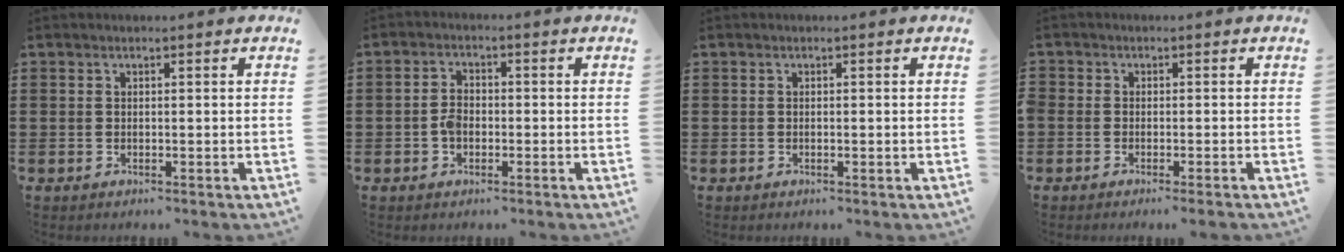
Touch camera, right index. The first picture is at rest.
{"total": 2.8, "force": [-0.8, 1.7, 2.0], "torque": [-0.046, 0.000, -0.018]}
{"total": 0.0}
{"total": 1.0, "force": [-1.0, 0.2, 0.2], "torque": [-0.006, 0.002, -0.020]}